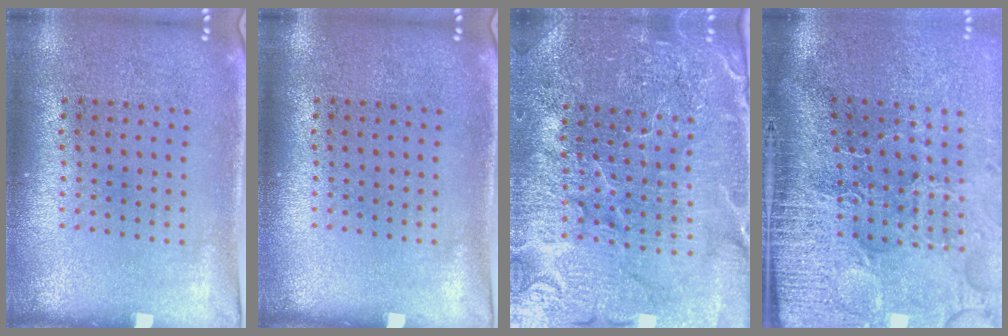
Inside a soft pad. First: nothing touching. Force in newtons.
{"total": 0.0}
{"total": 5.1, "press": 4.8, "slide": 1.9}
{"total": 5.0, "press": 4.0, "slide": 2.9}